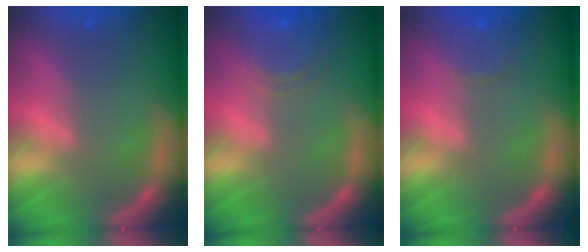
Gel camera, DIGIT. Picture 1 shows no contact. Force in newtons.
{"total": 5.1}
{"total": 2.4}